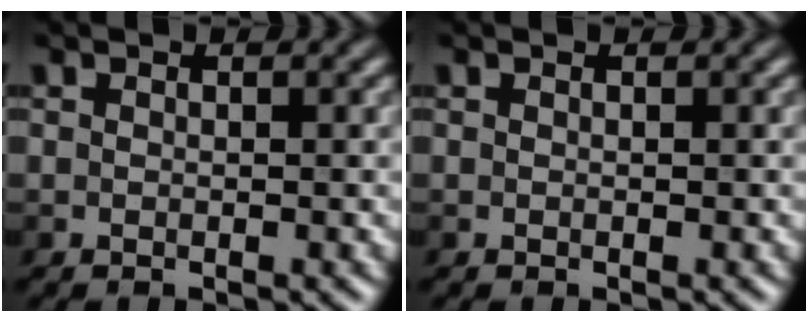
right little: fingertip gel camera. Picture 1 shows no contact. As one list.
[{"total": 0.0}]